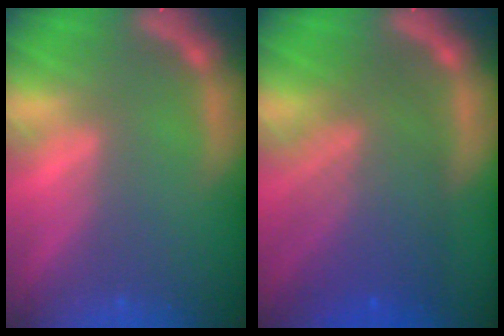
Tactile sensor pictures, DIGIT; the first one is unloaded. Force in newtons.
{"total": 8.5}